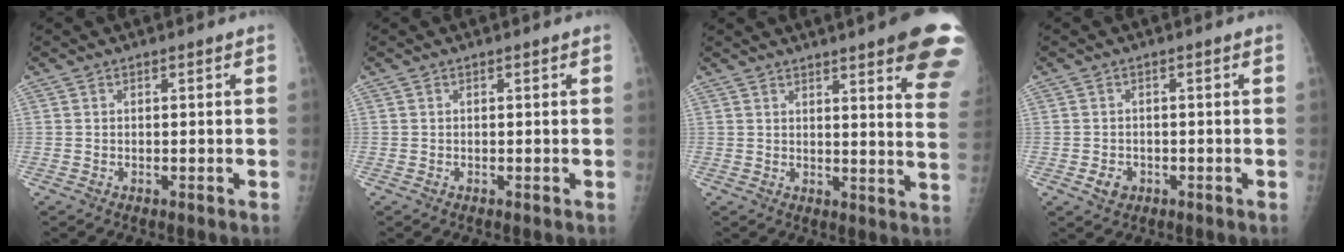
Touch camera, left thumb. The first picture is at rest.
{"total": 0.0}
{"total": 17.1, "force": [10.8, 2.6, 13.1], "torque": [-0.140, -0.043, 0.113]}
{"total": 2.5, "force": [-0.9, 2.0, 1.1], "torque": [-0.013, 0.003, -0.009]}